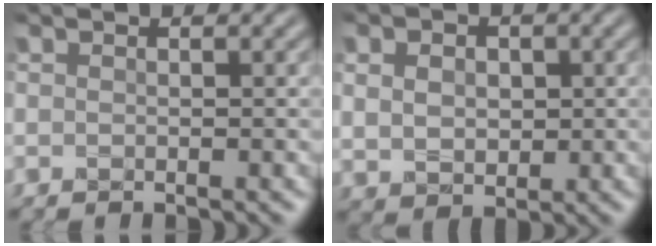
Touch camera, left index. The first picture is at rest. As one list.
[{"total": 3.2, "force": [0.8, 2.5, 1.8], "torque": [-0.037, 0.007, 0.011]}]